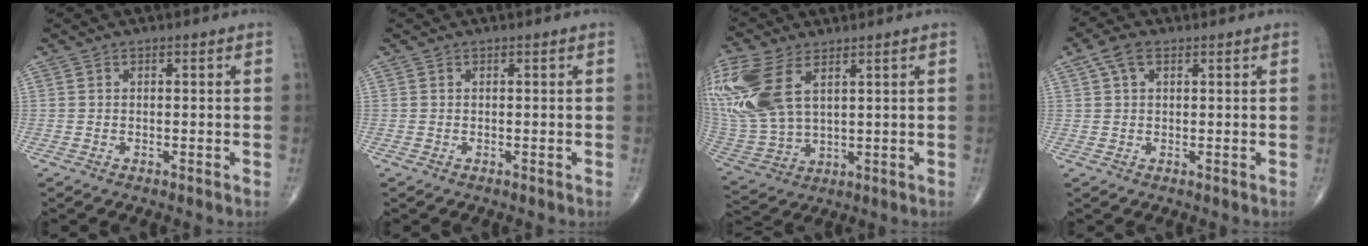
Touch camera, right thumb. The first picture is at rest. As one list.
[{"total": 0.0}, {"total": 19.4, "force": [7.5, 10.7, 14.3], "torque": [-0.358, -0.011, 0.157]}, {"total": 3.9, "force": [1.8, 2.0, 2.8], "torque": [-0.057, 0.013, 0.035]}]